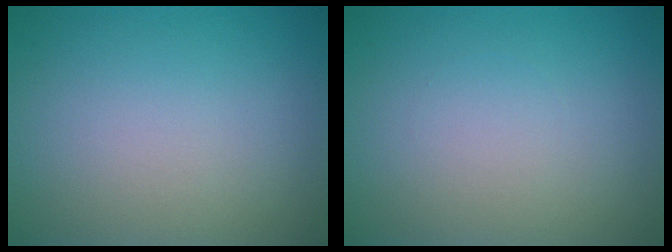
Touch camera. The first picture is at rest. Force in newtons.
{"total": 0.0}